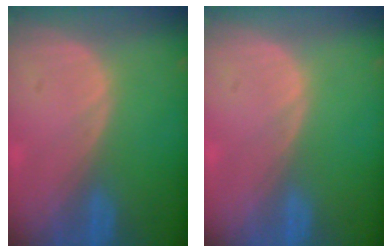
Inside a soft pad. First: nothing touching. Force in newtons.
{"total": 0.0}